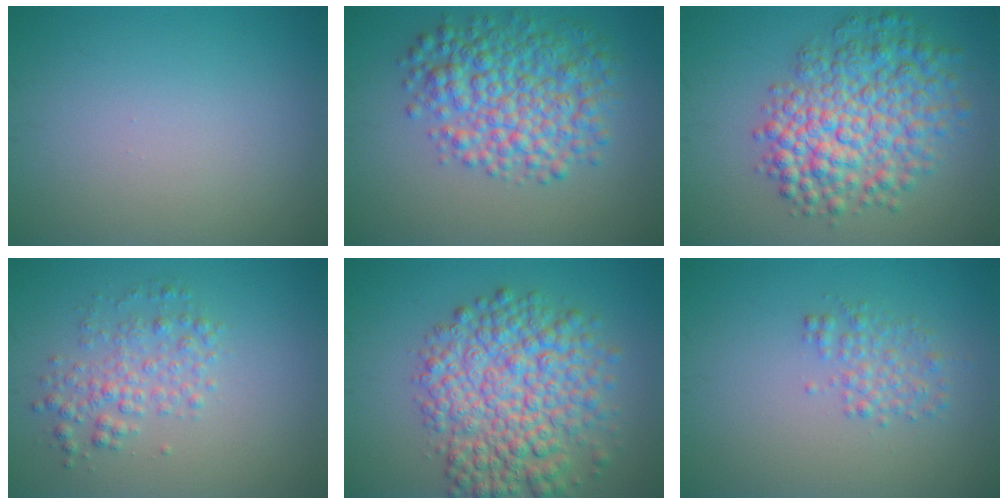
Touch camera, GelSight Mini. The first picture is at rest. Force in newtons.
{"total": 7.0, "press": 7.0, "slide": 0.0}
{"total": 8.1, "press": 8.1, "slide": 0.2}
{"total": 2.9, "press": 2.9, "slide": 0.1}
{"total": 8.9, "press": 8.9, "slide": 0.2}
{"total": 2.0, "press": 2.0, "slide": 0.0}